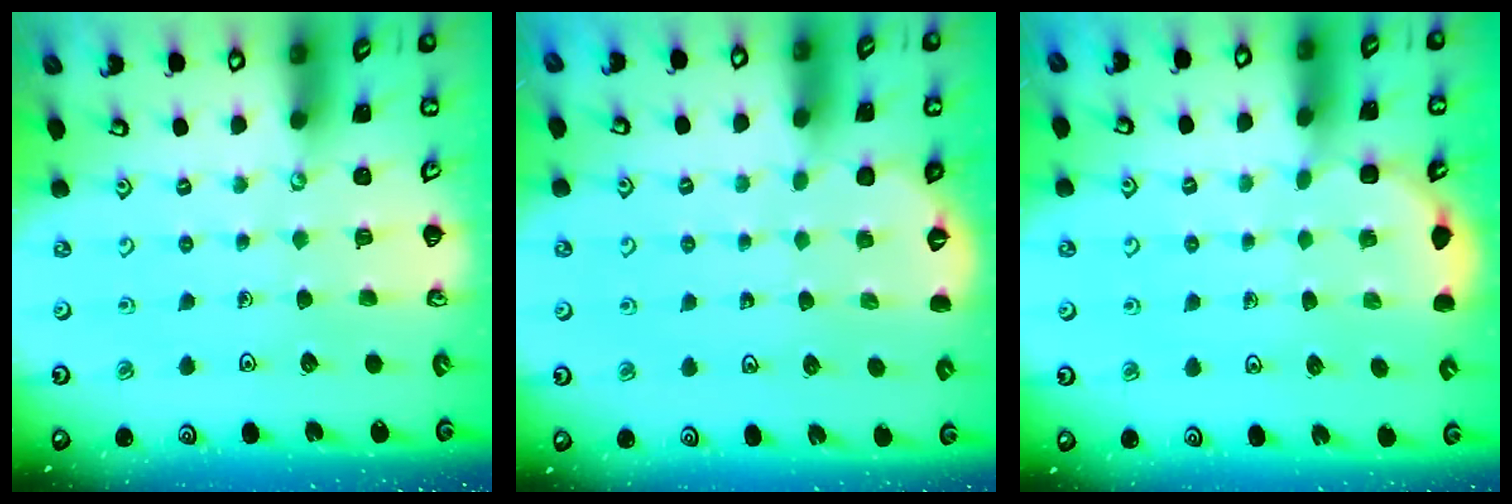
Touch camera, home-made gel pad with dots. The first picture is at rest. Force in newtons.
{"total": 1.9, "press": 0.5, "slide": 1.9}
{"total": 3.0, "press": 2.8, "slide": 1.1}